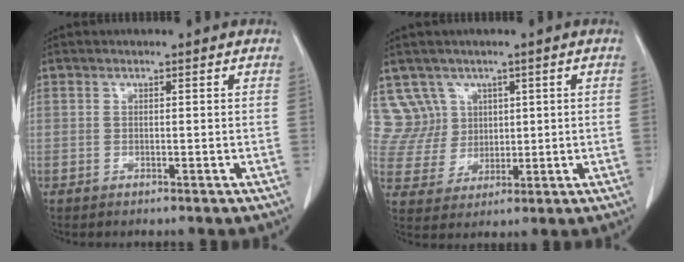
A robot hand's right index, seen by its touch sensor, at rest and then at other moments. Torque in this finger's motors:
{"motor_torque": [-0.61, 0.56, -0.35, -0.06]}